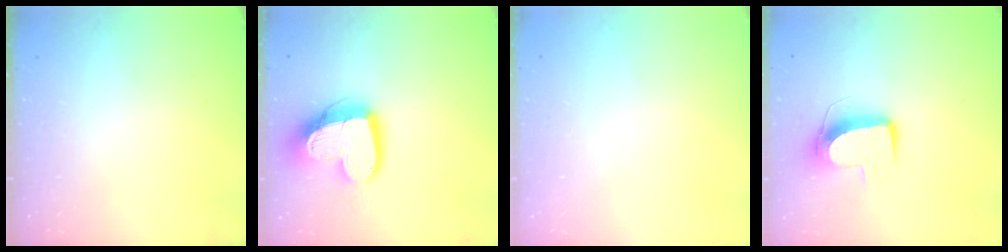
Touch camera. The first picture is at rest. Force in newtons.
{"total": 15.6, "press": 15.5, "slide": 1.6}
{"total": 0.0}
{"total": 10.0, "press": 10.0, "slide": 0.3}